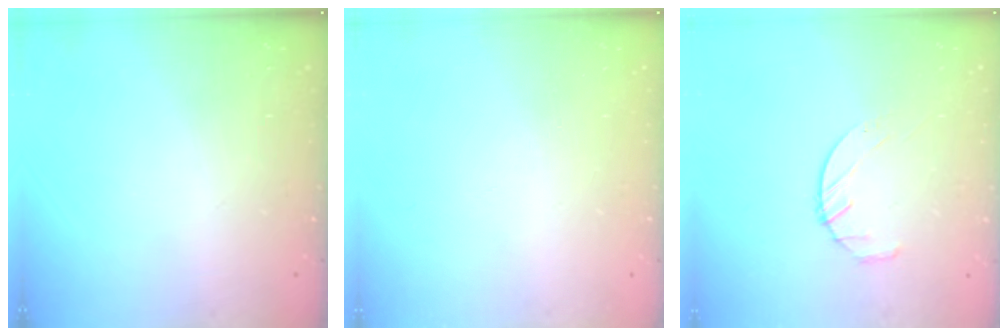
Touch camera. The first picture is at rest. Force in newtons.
{"total": 0.0}
{"total": 4.8, "press": 4.7, "slide": 0.6}